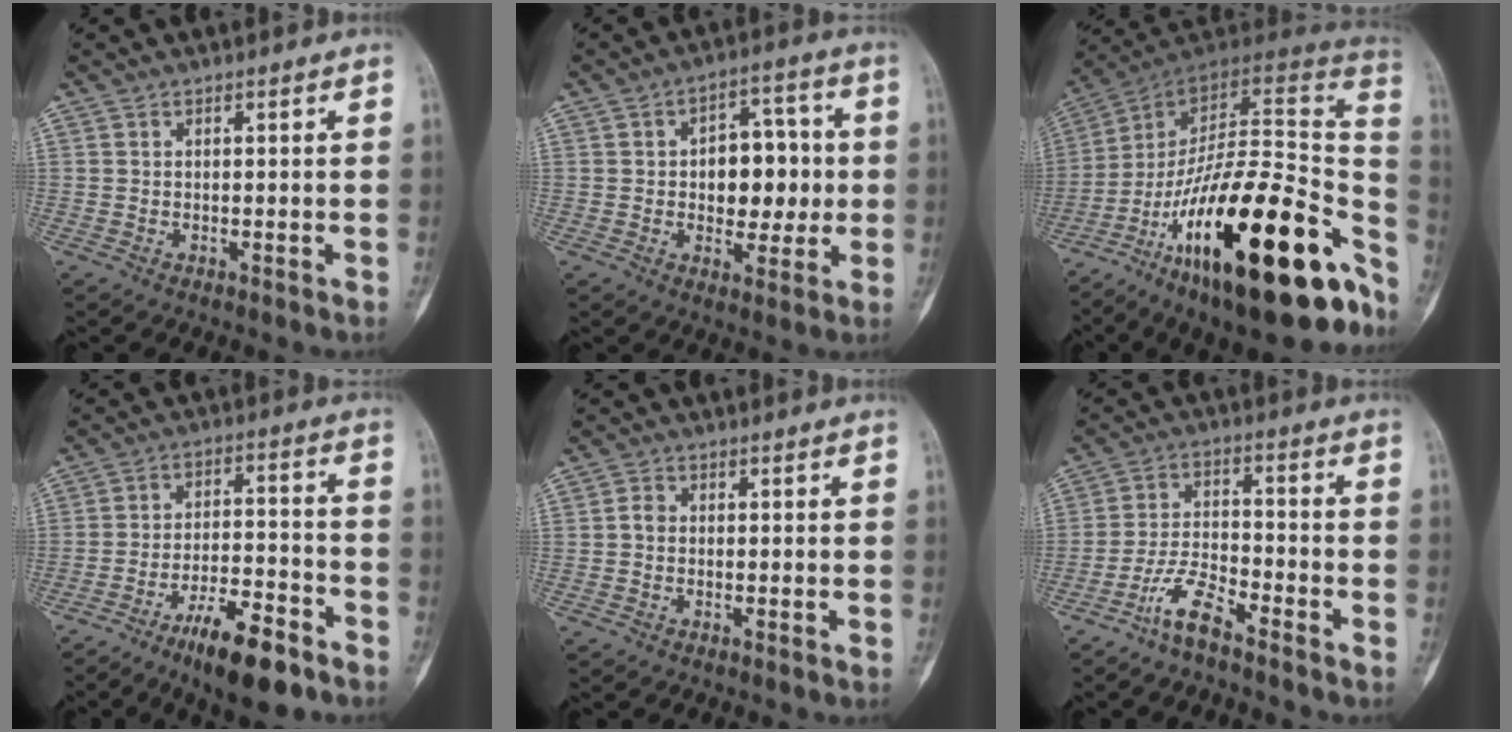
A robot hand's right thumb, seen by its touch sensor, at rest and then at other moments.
{"total": 11.6, "force": [0.3, 7.4, 8.9], "torque": [-0.079, 0.019, 0.007]}
{"total": 35.7, "force": [-14.8, 12.6, 29.9], "torque": [-0.359, 0.066, -0.231]}
{"total": 13.3, "force": [-8.8, 4.1, 9.0], "torque": [-0.140, 0.063, -0.147]}
{"total": 1.7, "force": [-0.2, 1.4, 1.0], "torque": [-0.013, 0.005, -0.008]}
{"total": 7.1, "force": [-5.4, 1.8, 4.3], "torque": [-0.092, 0.036, -0.111]}